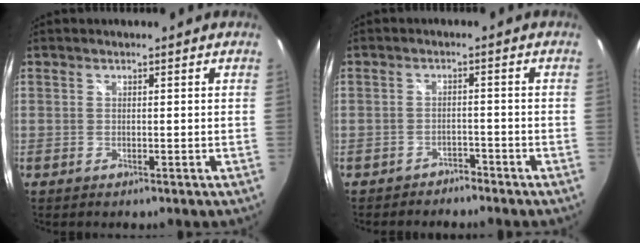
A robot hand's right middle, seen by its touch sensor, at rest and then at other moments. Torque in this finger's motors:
{"motor_torque": [-0.13, -0.18, -0.07, -0.01]}